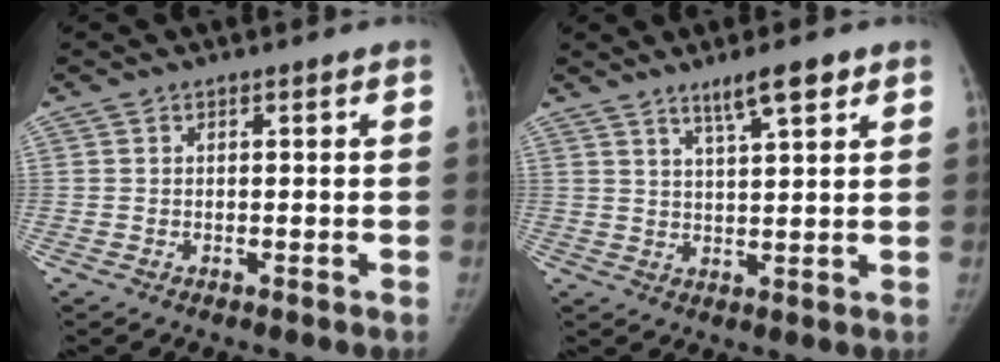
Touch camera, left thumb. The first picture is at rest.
{"total": 6.2, "force": [4.1, 1.0, 4.5], "torque": [-0.069, -0.021, 0.071]}